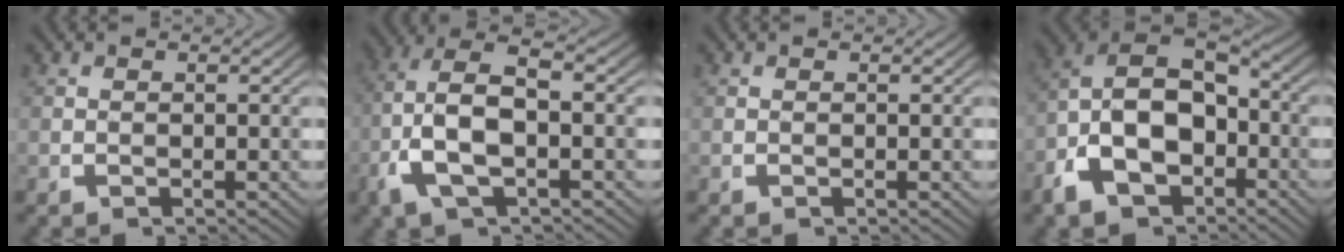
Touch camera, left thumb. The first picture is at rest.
{"total": 7.8, "force": [-0.4, 4.6, 6.3], "torque": [-0.166, -0.020, 0.005]}
{"total": 0.0}
{"total": 13.8, "force": [-1.6, 10.6, 8.7], "torque": [-0.180, -0.034, -0.024]}